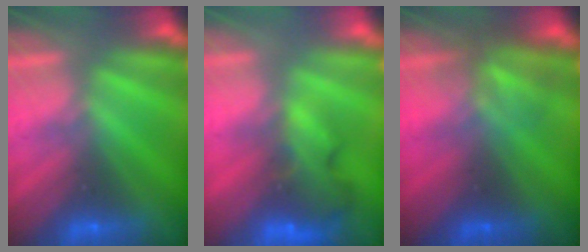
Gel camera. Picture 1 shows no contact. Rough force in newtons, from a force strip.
{"total": 7.7}
{"total": 2.9}